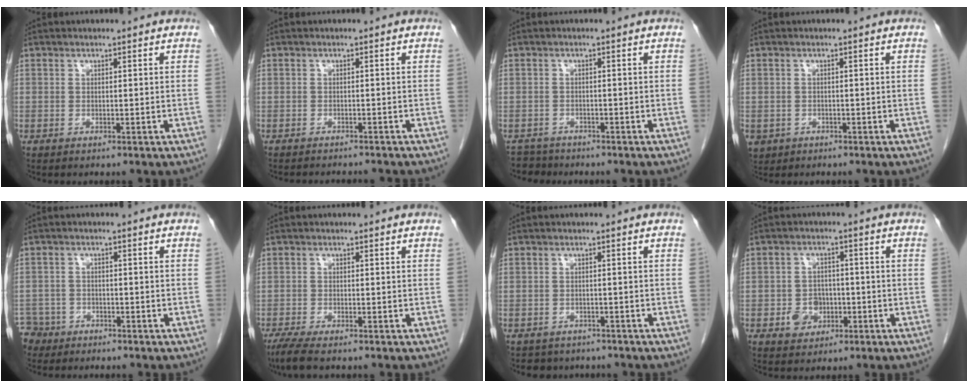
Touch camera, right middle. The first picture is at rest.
{"total": 5.5, "force": [-5.2, 0.6, 1.5], "torque": [-0.013, -0.008, -0.064]}
{"total": 2.8, "force": [-2.6, 0.9, -0.8], "torque": [0.010, -0.004, -0.046]}
{"total": 3.7, "force": [-1.8, 3.1, 0.8], "torque": [-0.020, -0.001, -0.024]}
{"total": 4.9, "force": [-3.9, 3.0, -0.6], "torque": [0.007, 0.003, -0.074]}
{"total": 4.5, "force": [-3.5, 0.6, 2.7], "torque": [-0.054, -0.013, -0.060]}
{"total": 4.7, "force": [-4.0, 2.4, 0.3], "torque": [-0.005, 0.008, -0.051]}
{"total": 4.4, "force": [-1.6, 3.6, 2.0], "torque": [-0.032, 0.007, -0.019]}